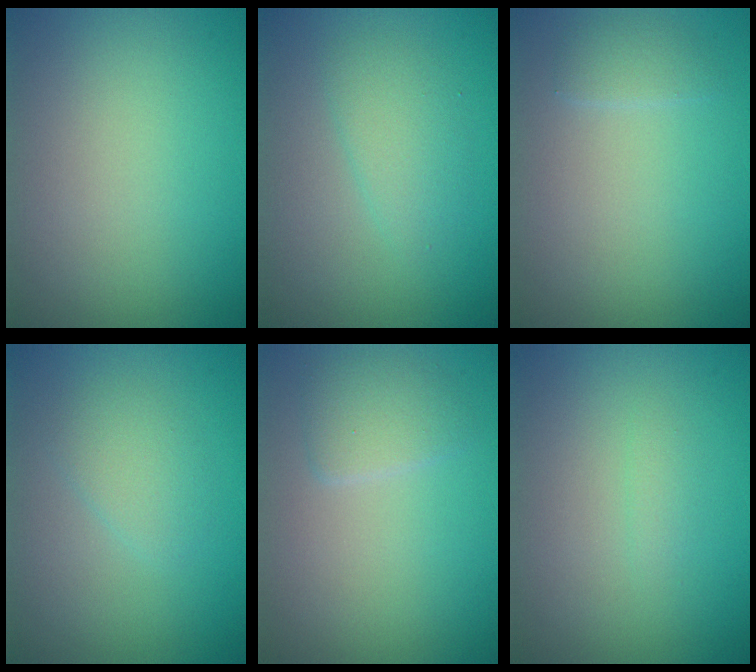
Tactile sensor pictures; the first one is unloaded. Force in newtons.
{"total": 2.1, "press": 2.1, "slide": 0.1}
{"total": 1.1, "press": 1.1, "slide": 0.2}
{"total": 1.8, "press": 1.8, "slide": 0.1}
{"total": 1.8, "press": 1.8, "slide": 0.1}
{"total": 0.7, "press": 0.7, "slide": 0.0}